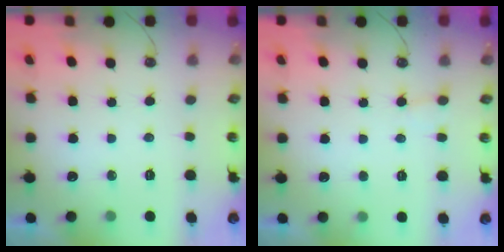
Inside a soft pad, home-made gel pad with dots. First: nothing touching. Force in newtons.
{"total": 4.8, "press": 4.7, "slide": 0.8}